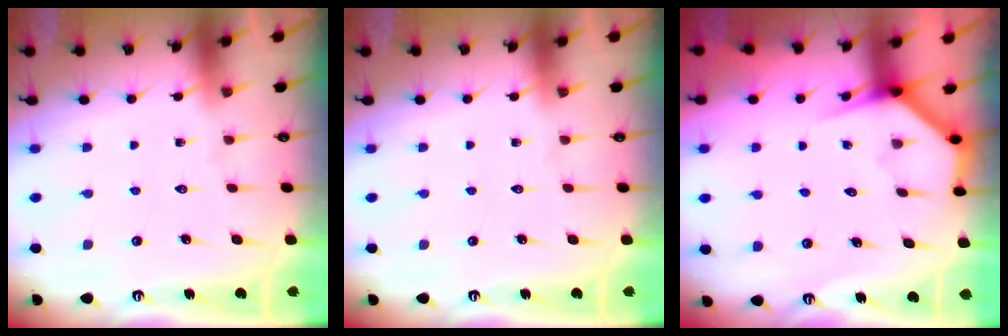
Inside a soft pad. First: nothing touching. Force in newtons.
{"total": 0.0}
{"total": 3.8, "press": 3.8, "slide": 0.2}